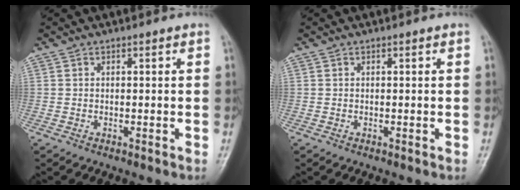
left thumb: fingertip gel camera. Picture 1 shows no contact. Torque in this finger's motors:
{"motor_torque": [0.01, 0.01, -0.02, -0.02, 0.00]}